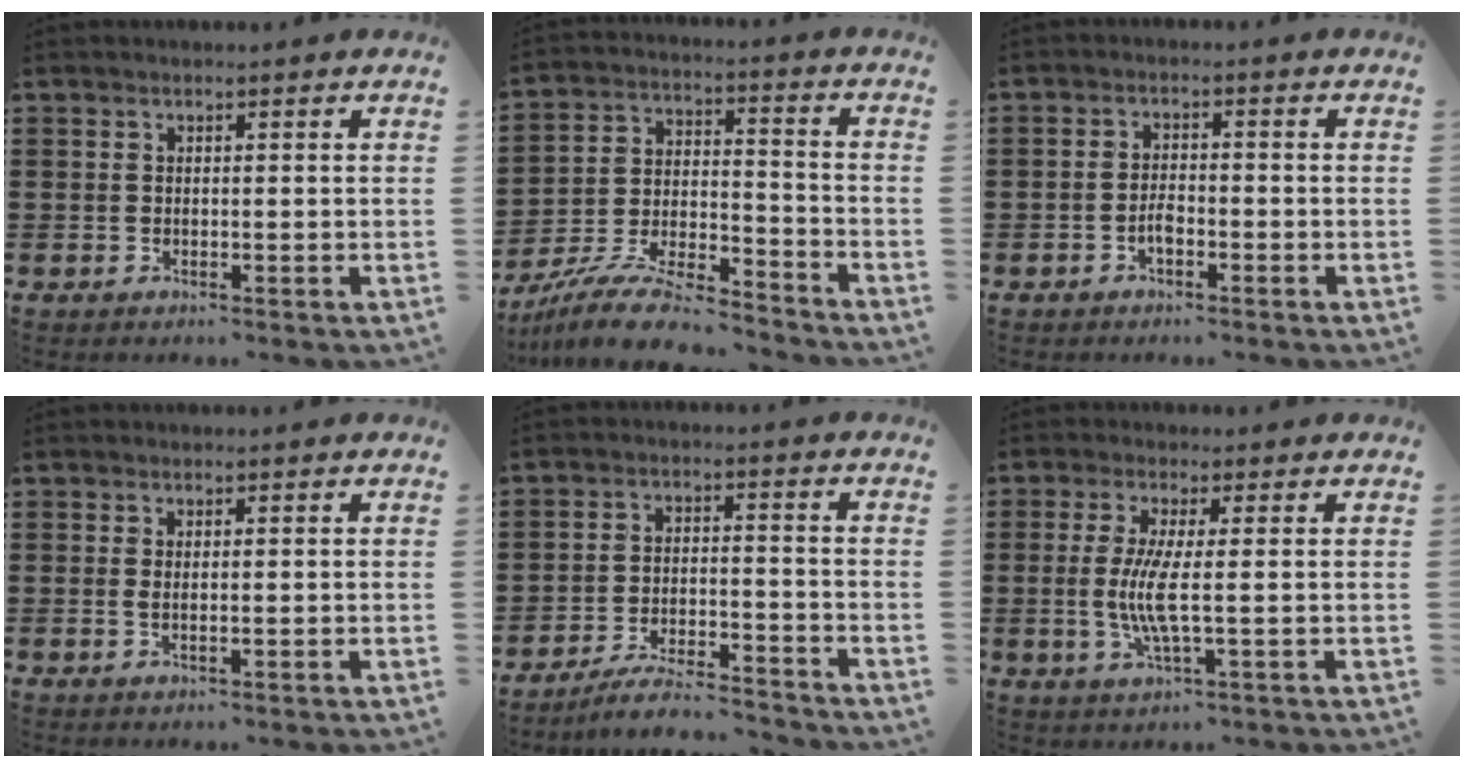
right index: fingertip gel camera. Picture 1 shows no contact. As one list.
[{"total": 11.5, "force": [-10.3, 1.6, 4.8], "torque": [-0.095, 0.021, -0.202]}, {"total": 2.3, "force": [-1.1, 1.0, 1.8], "torque": [-0.036, 0.002, -0.021]}, {"total": 1.1, "force": [0.2, 0.3, 1.0], "torque": [-0.019, 0.003, 0.003]}, {"total": 5.8, "force": [-5.5, 0.0, 1.8], "torque": [-0.044, -0.007, -0.108]}, {"total": 6.2, "force": [-0.1, 0.6, 6.2], "torque": [-0.134, -0.016, -0.010]}]